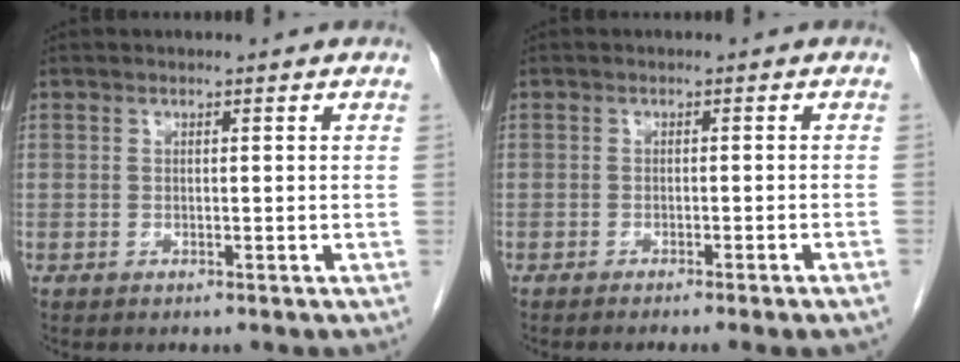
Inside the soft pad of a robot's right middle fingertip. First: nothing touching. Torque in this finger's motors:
{"motor_torque": [1.08, -1.06, 0.12, 0.06]}